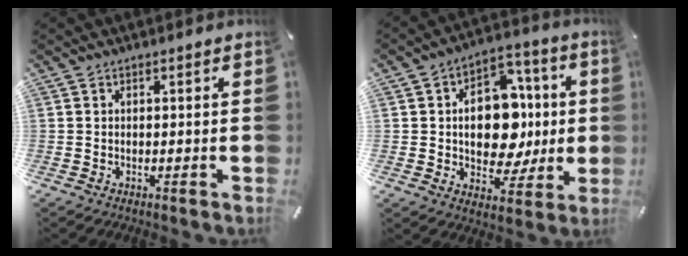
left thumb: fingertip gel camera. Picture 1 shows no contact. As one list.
[{"total": 15.4, "force": [-0.5, 11.2, 10.6], "torque": [-0.156, 0.003, -0.002]}]